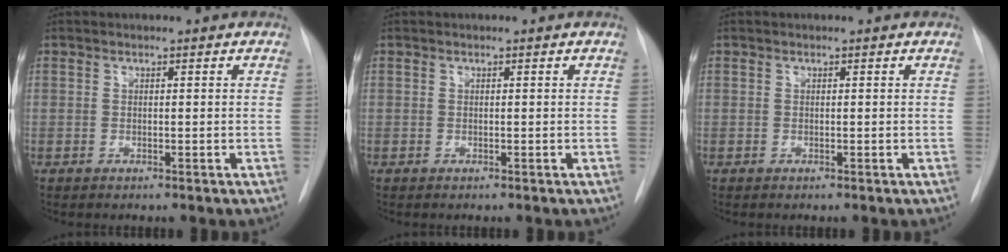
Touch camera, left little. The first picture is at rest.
{"total": 0.0}
{"total": 0.0}